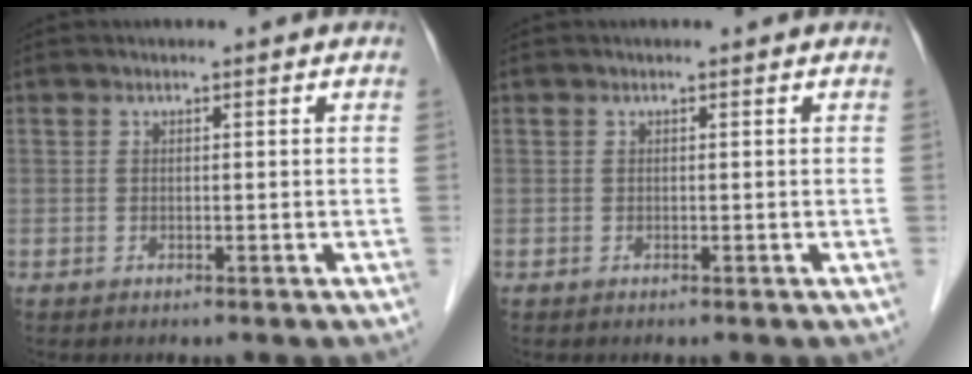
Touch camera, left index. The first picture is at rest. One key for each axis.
{"total": 0.0}